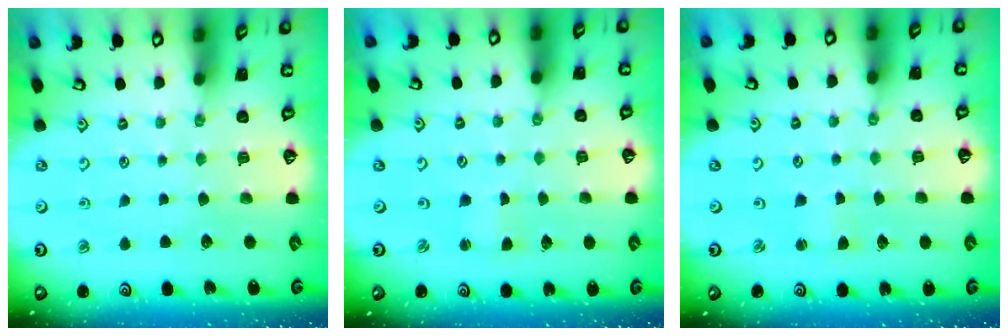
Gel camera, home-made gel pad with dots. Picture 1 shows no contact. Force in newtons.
{"total": 1.4, "press": 1.3, "slide": 0.2}
{"total": 1.5, "press": 1.4, "slide": 0.2}